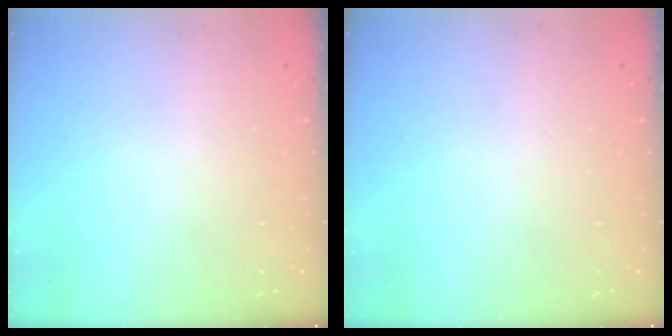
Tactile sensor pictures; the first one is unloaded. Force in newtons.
{"total": 0.0}